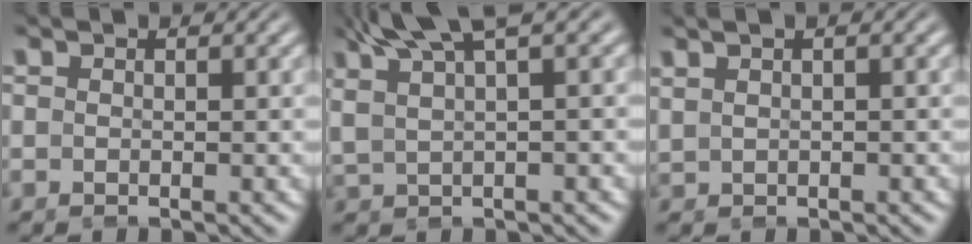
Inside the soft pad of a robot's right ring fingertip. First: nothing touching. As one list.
[{"total": 5.4, "force": [3.6, 1.6, 3.7], "torque": [-0.058, 0.028, 0.053]}, {"total": 1.3, "force": [1.1, 0.1, 0.7], "torque": [-0.009, 0.014, 0.017]}]